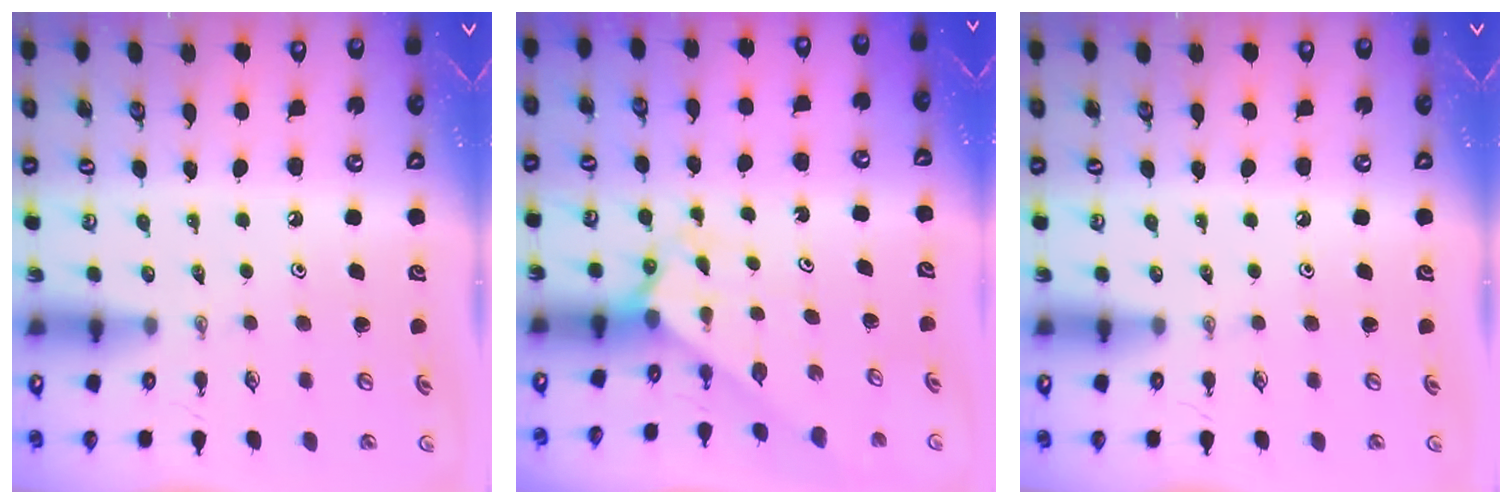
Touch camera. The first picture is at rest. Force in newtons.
{"total": 1.9, "press": 1.9, "slide": 0.2}
{"total": 0.0}